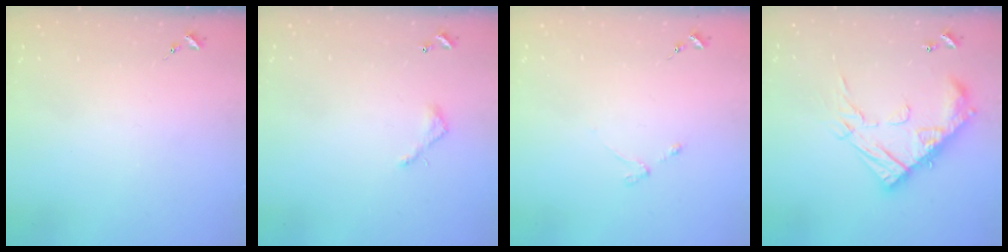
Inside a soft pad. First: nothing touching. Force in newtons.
{"total": 4.1, "press": 4.1, "slide": 0.3}
{"total": 3.0, "press": 2.9, "slide": 0.5}
{"total": 21.7, "press": 21.6, "slide": 1.9}